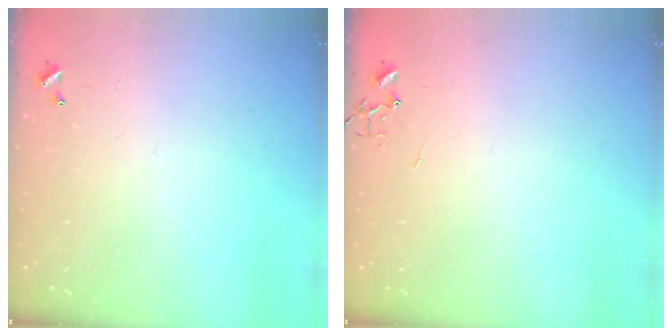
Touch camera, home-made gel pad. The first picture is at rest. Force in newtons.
{"total": 0.0}